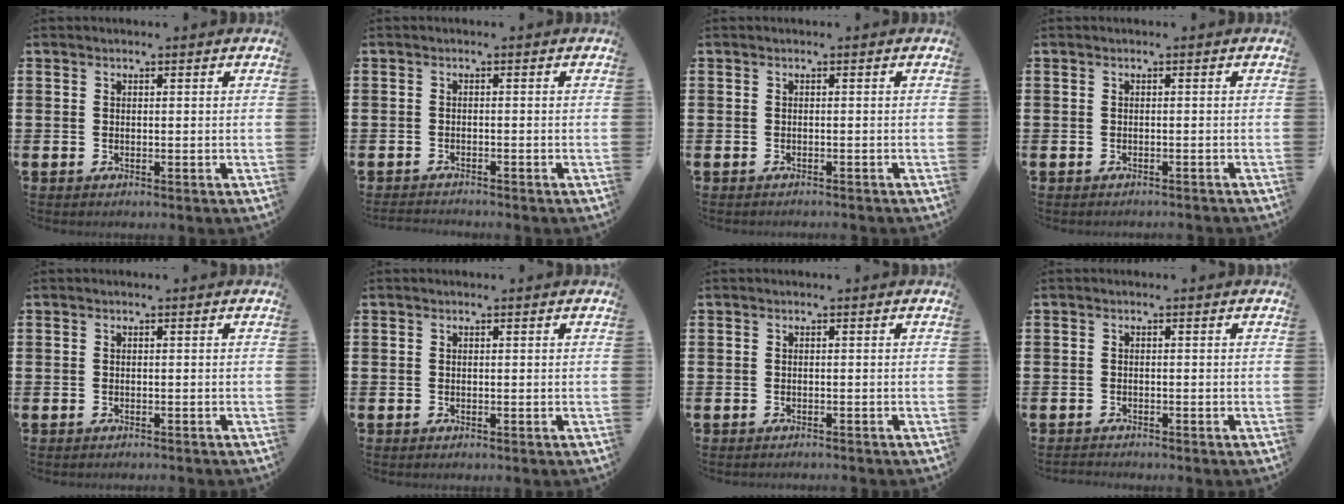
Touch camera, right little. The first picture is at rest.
{"total": 1.0, "force": [-1.0, 0.0, 0.0], "torque": [-0.002, -0.001, -0.021]}
{"total": 0.0}
{"total": 0.0}
{"total": 0.0}
{"total": 0.0}
{"total": 0.0}
{"total": 0.6, "force": [-0.6, 0.0, 0.0], "torque": [-0.001, -0.003, -0.012]}